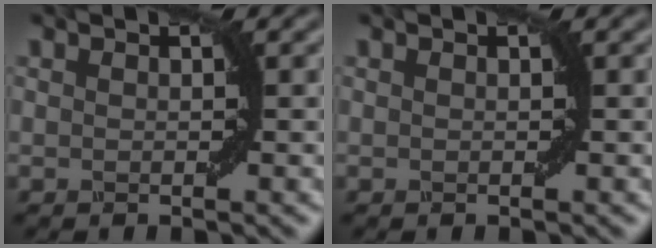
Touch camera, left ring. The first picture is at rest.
{"total": 0.0}